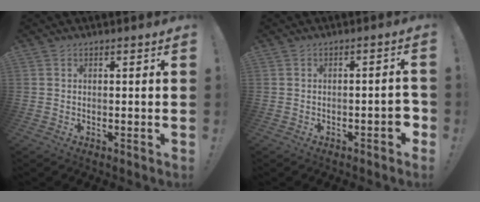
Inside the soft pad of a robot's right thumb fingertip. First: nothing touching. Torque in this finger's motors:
{"motor_torque": [0.77, 0.38, 0.15, -0.54, -0.01]}